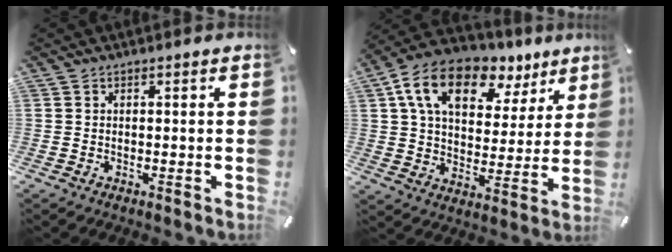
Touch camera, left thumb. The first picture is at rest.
{"total": 15.6, "force": [8.5, 9.7, 8.7], "torque": [-0.156, -0.032, 0.153]}